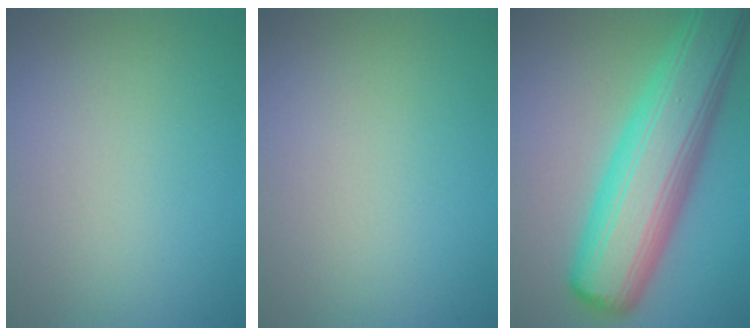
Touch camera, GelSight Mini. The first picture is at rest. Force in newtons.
{"total": 0.0}
{"total": 10.5, "press": 10.5, "slide": 0.2}